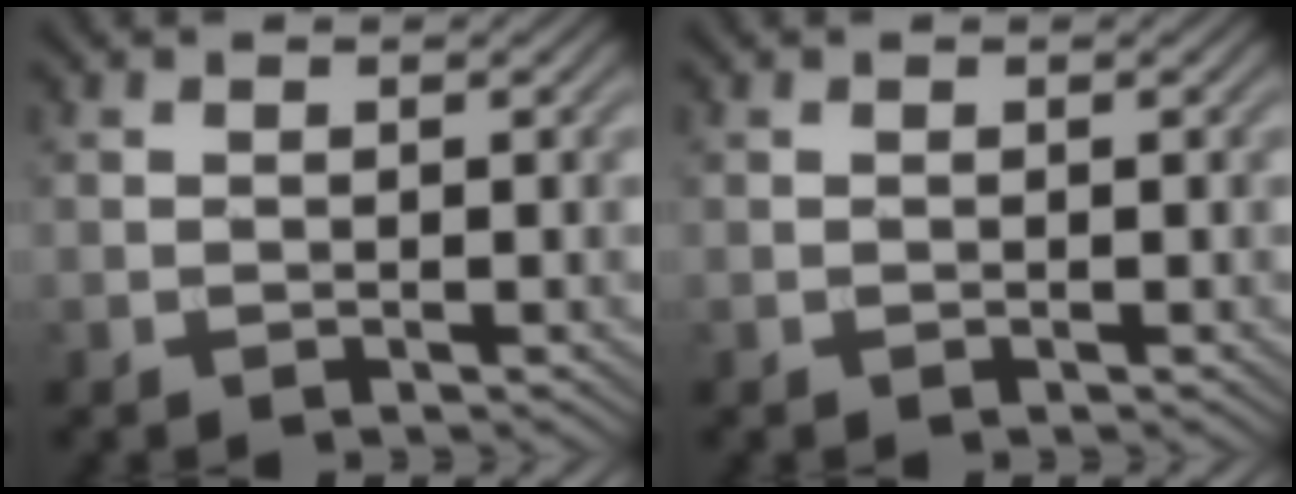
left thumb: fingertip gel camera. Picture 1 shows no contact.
{"total": 0.0}